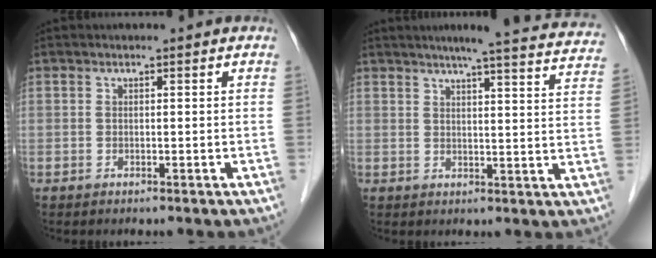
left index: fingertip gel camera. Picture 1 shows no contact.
{"total": 20.0, "force": [18.0, 1.0, 8.5], "torque": [-0.103, -0.024, 0.201]}